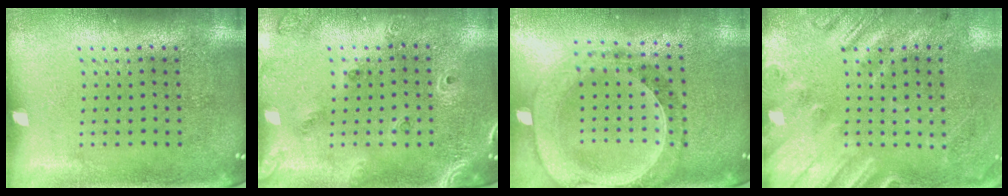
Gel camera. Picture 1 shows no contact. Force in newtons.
{"total": 1.5, "press": 1.5, "slide": 0.4}
{"total": 1.4, "press": 1.4, "slide": 0.2}
{"total": 2.6, "press": 1.9, "slide": 1.8}